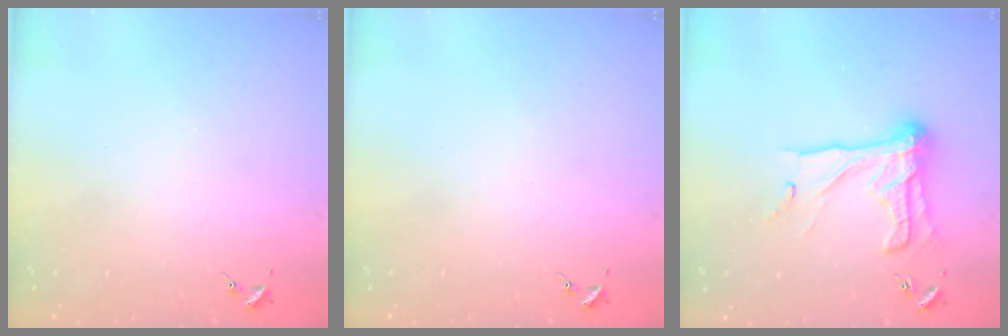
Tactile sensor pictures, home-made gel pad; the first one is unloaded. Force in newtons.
{"total": 0.0}
{"total": 19.9, "press": 19.8, "slide": 1.8}